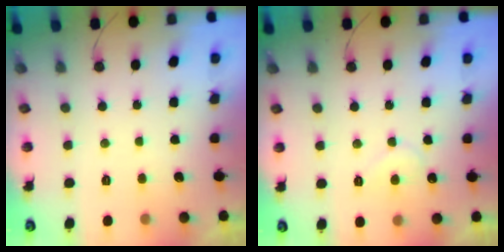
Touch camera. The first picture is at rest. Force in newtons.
{"total": 5.1, "press": 5.1, "slide": 0.4}